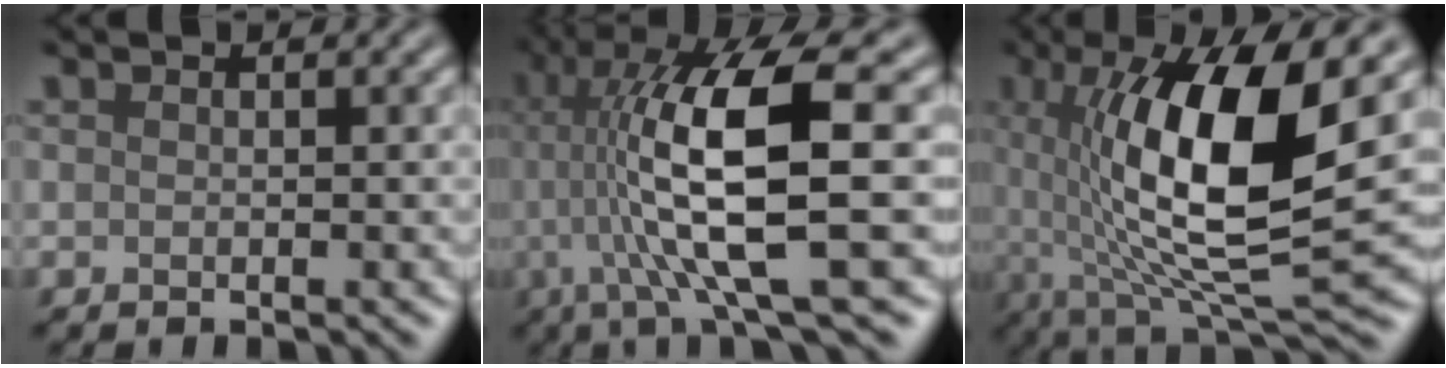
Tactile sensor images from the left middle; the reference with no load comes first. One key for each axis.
{"total": 12.5, "fx": 0.5, "fy": 2.6, "fz": 12.2, "tx": -0.206, "ty": 0.011, "tz": 0.013}
{"total": 13.4, "fx": 1.4, "fy": 4.1, "fz": 12.7, "tx": -0.220, "ty": -0.008, "tz": 0.029}